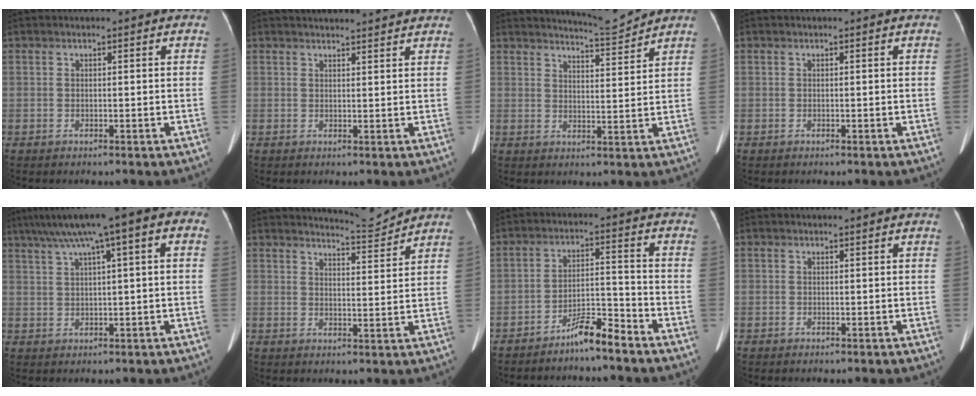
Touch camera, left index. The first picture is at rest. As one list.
[{"total": 10.2, "force": [9.8, 0.5, 3.0], "torque": [-0.033, 0.026, 0.113]}, {"total": 5.7, "force": [5.6, -1.2, 0.3], "torque": [-0.017, -0.018, 0.089]}, {"total": 0.0}, {"total": 12.1, "force": [5.5, 1.7, 10.6], "torque": [-0.166, 0.052, 0.079]}, {"total": 4.6, "force": [4.5, -1.0, -0.6], "torque": [-0.003, -0.023, 0.071]}, {"total": 5.7, "force": [-5.0, 0.2, 2.7], "torque": [-0.048, -0.007, -0.092]}, {"total": 0.6, "force": [-0.4, 0.4, -0.2], "torque": [0.009, 0.006, -0.009]}]